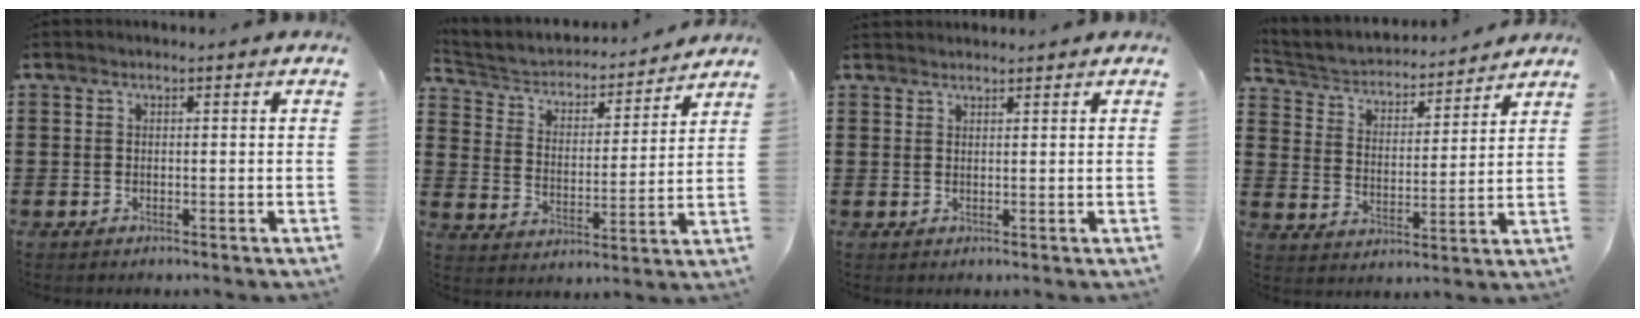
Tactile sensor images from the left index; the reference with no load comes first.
{"total": 3.6, "force": [3.2, 1.3, 0.8], "torque": [-0.037, -0.027, 0.046]}
{"total": 1.2, "force": [1.2, 0.0, 0.1], "torque": [-0.004, -0.001, 0.025]}
{"total": 3.6, "force": [3.5, 0.9, 0.5], "torque": [-0.032, -0.029, 0.052]}